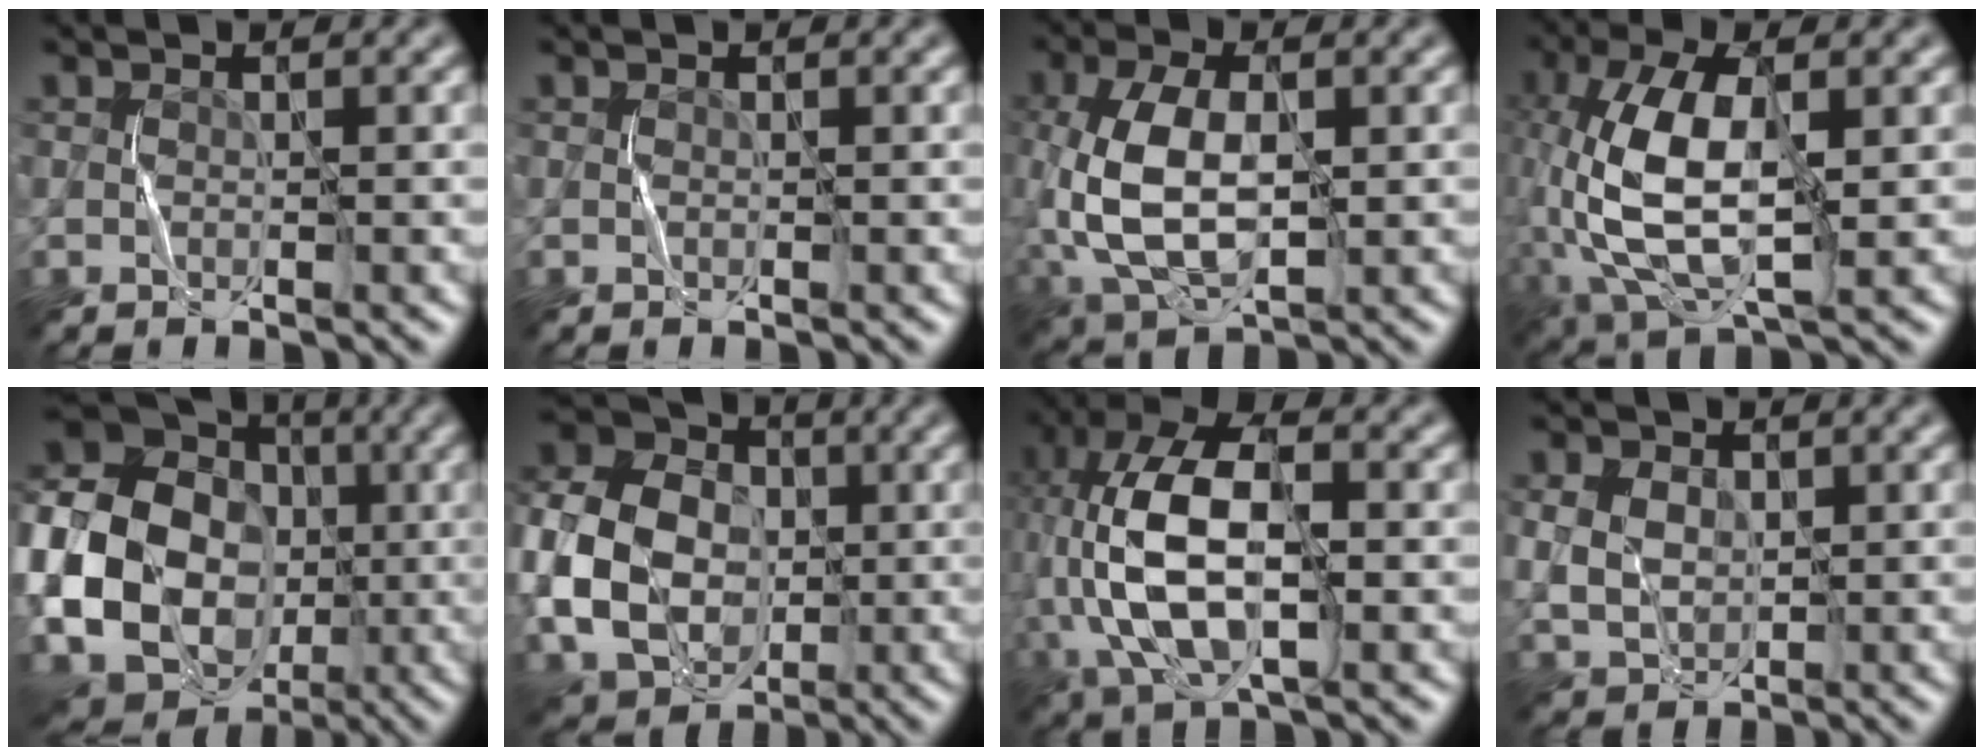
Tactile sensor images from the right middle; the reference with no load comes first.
{"total": 0.0}
{"total": 8.1, "force": [-0.4, 4.5, 6.8], "torque": [-0.159, -0.003, -0.004]}
{"total": 10.3, "force": [-1.2, 4.9, 9.0], "torque": [-0.200, 0.004, -0.025]}
{"total": 23.8, "force": [-3.2, 21.4, 9.9], "torque": [-0.232, 0.006, -0.100]}
{"total": 10.4, "force": [-1.3, 8.0, 6.5], "torque": [-0.151, 0.004, -0.038]}
{"total": 12.3, "force": [-0.5, 6.3, 10.6], "torque": [-0.239, 0.015, -0.017]}
{"total": 3.1, "force": [0.4, 2.5, 1.8], "torque": [-0.045, 0.001, 0.010]}